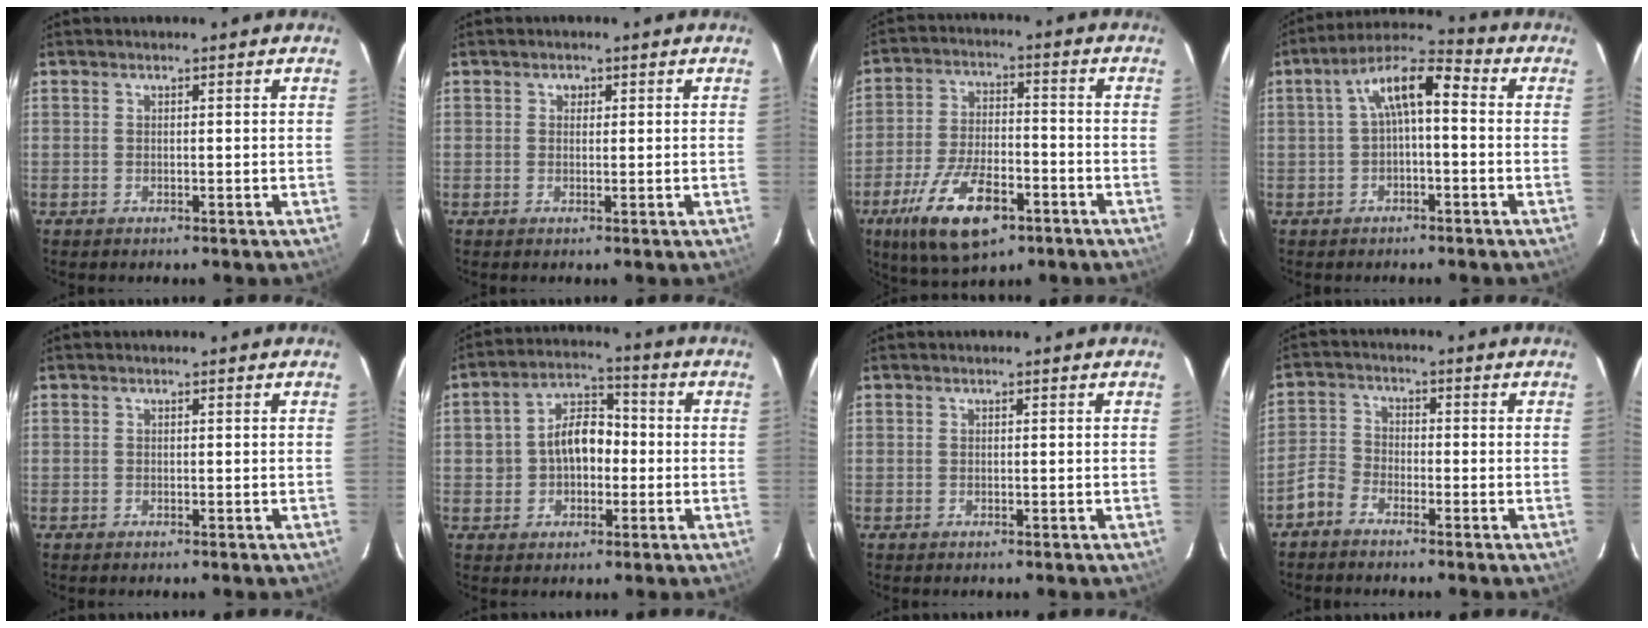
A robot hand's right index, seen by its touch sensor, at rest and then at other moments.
{"total": 1.2, "force": [0.3, 1.1, 0.2], "torque": [-0.001, 0.005, 0.003]}
{"total": 15.2, "force": [-8.3, 6.4, 11.1], "torque": [-0.228, -0.021, -0.142]}
{"total": 8.1, "force": [0.1, 3.0, 7.5], "torque": [-0.144, 0.029, 0.000]}
{"total": 0.0}
{"total": 8.6, "force": [-0.8, 6.3, 5.9], "torque": [-0.105, 0.032, -0.003]}
{"total": 0.0}
{"total": 3.9, "force": [-2.9, 2.3, 1.1], "torque": [-0.023, 0.014, -0.064]}